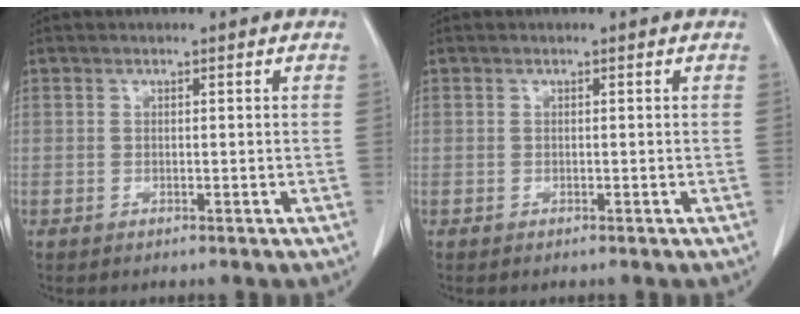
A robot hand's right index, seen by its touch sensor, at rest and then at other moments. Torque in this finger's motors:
{"motor_torque": [0.00, -0.06, -0.13, -0.07]}